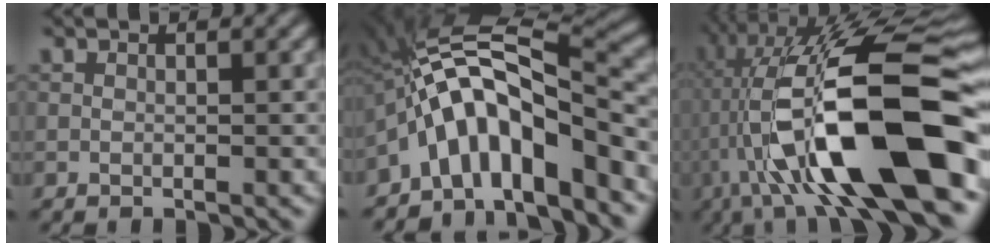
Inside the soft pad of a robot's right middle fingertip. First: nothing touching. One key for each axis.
{"total": 11.1, "fx": -4.4, "fy": 4.2, "fz": 9.3, "tx": -0.140, "ty": 0.027, "tz": -0.075}
{"total": 16.9, "fx": -3.0, "fy": 4.6, "fz": 16.0, "tx": -0.271, "ty": 0.046, "tz": -0.042}